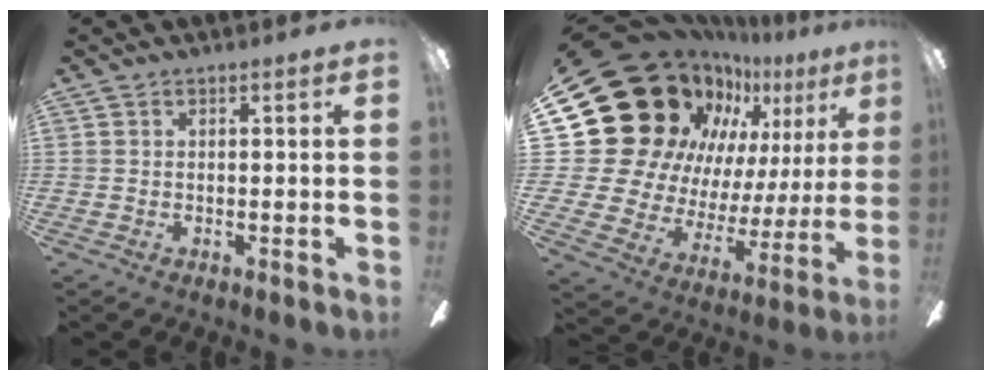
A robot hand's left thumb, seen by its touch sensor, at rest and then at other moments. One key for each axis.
{"total": 27.6, "fx": 16.3, "fy": 17.4, "fz": 13.9, "tx": -0.234, "ty": -0.136, "tz": 0.340}